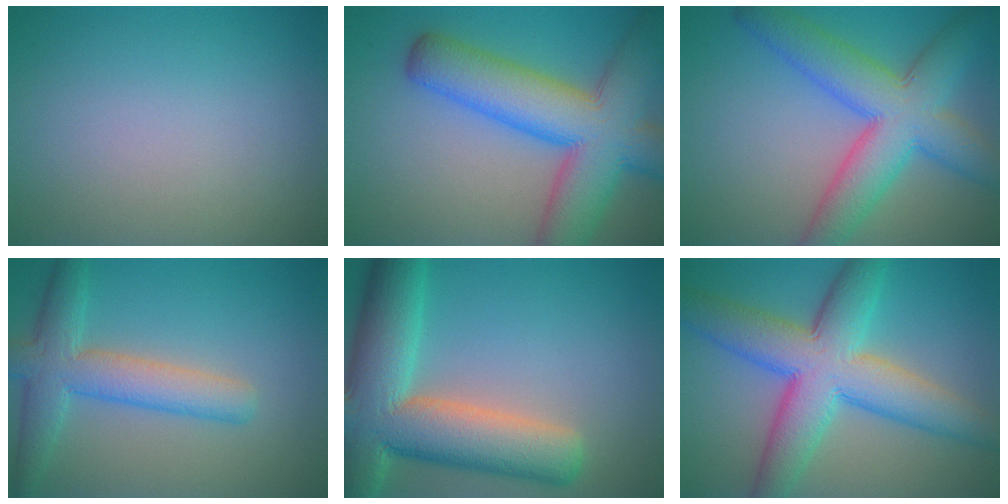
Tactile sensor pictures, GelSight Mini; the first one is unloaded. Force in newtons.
{"total": 11.7, "press": 11.7, "slide": 0.4}
{"total": 8.8, "press": 8.8, "slide": 0.1}
{"total": 5.6, "press": 5.6, "slide": 0.2}
{"total": 12.6, "press": 12.6, "slide": 1.1}
{"total": 9.9, "press": 9.9, "slide": 0.4}